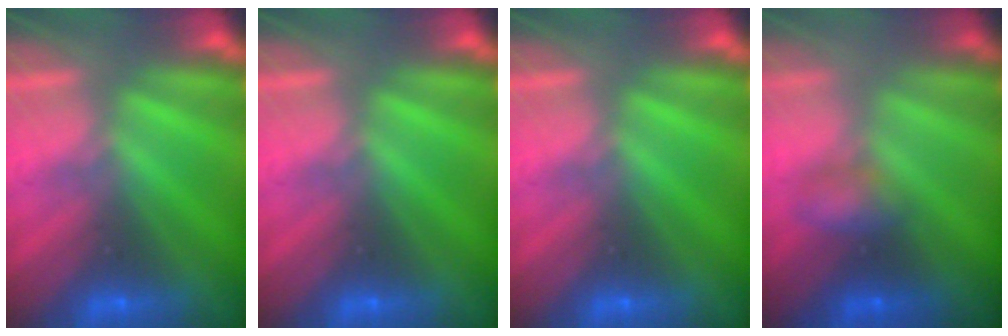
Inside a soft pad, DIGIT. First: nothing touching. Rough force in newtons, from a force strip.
{"total": 0.0}
{"total": 0.0}
{"total": 2.7}